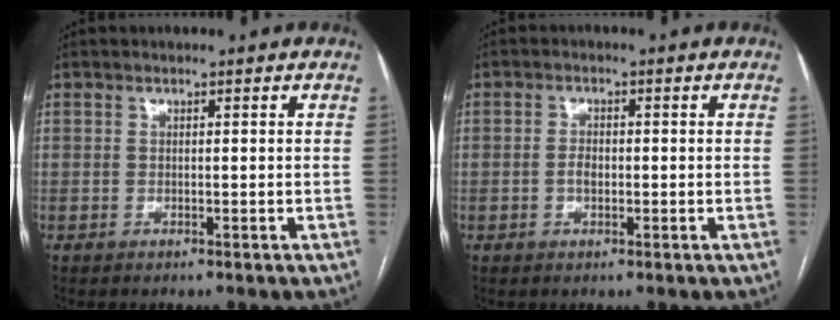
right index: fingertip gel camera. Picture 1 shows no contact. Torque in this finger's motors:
{"motor_torque": [0.22, 0.18, 0.03, 0.00]}